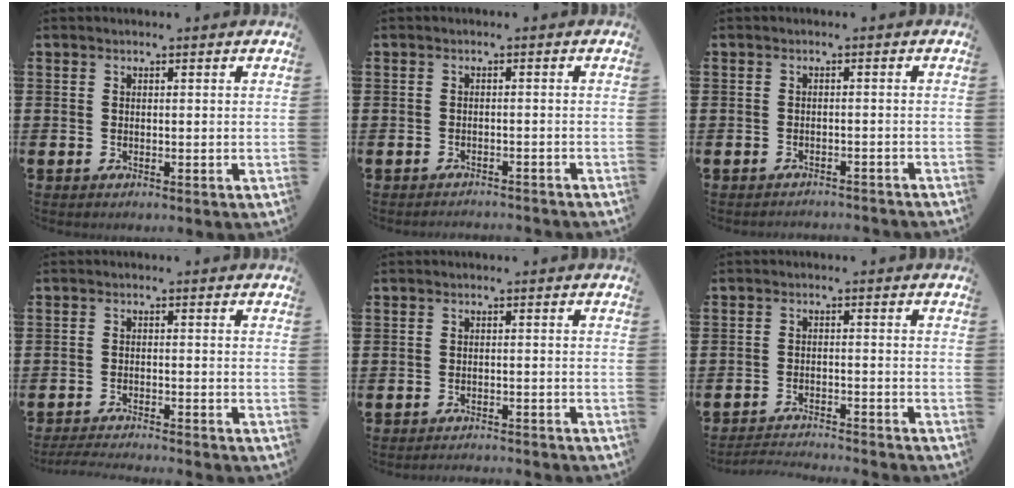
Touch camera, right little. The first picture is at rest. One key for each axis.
{"total": 0.7, "fx": -0.7, "fy": 0.0, "fz": -0.1, "tx": -0.002, "ty": 0.003, "tz": -0.014}
{"total": 0.8, "fx": -0.8, "fy": 0.1, "fz": -0.1, "tx": -0.002, "ty": 0.003, "tz": -0.016}
{"total": 1.8, "fx": -1.7, "fy": -0.1, "fz": 0.5, "tx": -0.007, "ty": 0.003, "tz": -0.034}
{"total": 0.9, "fx": -0.9, "fy": 0.0, "fz": 0.0, "tx": -0.002, "ty": 0.004, "tz": -0.018}
{"total": 2.0, "fx": -2.0, "fy": 0.0, "fz": 0.1, "tx": -0.005, "ty": 0.003, "tz": -0.043}